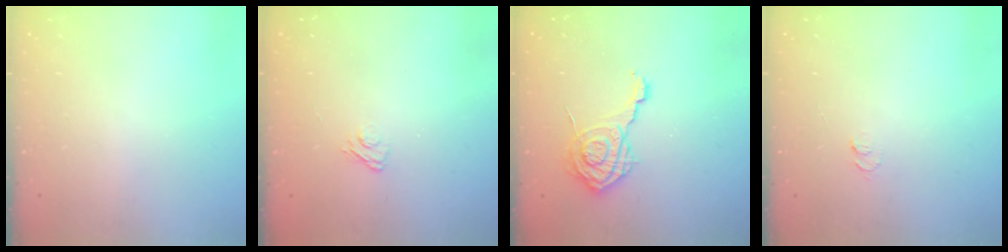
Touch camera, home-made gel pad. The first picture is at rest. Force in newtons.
{"total": 2.9, "press": 2.6, "slide": 1.2}
{"total": 12.2, "press": 12.2, "slide": 0.6}
{"total": 4.2, "press": 4.1, "slide": 0.5}